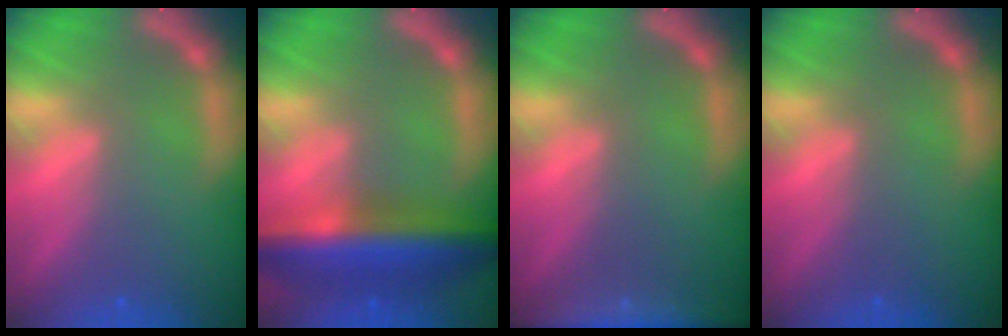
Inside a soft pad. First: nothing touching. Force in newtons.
{"total": 9.5}
{"total": 7.4}
{"total": 0.0}